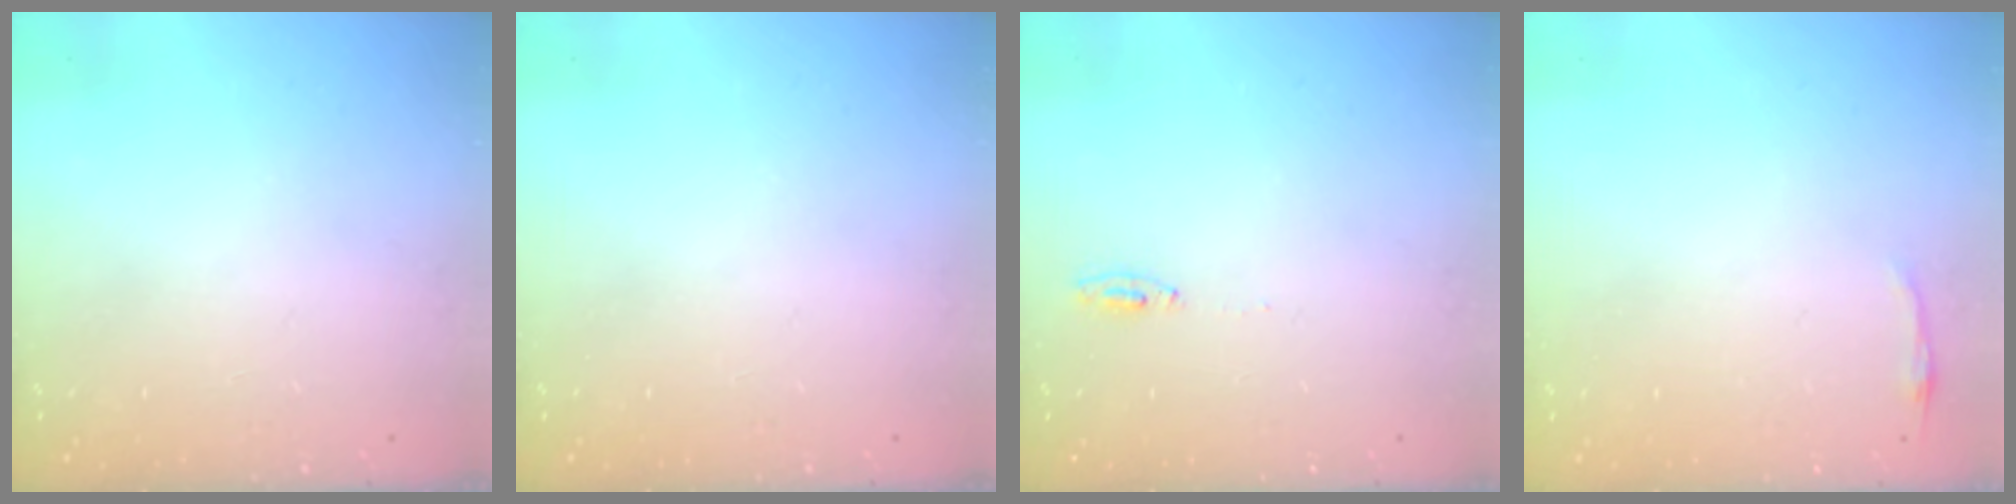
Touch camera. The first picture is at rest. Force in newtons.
{"total": 0.0}
{"total": 4.7, "press": 4.4, "slide": 1.5}
{"total": 2.9, "press": 2.8, "slide": 0.7}